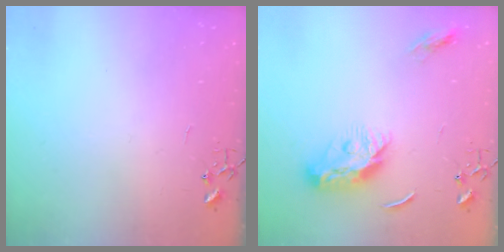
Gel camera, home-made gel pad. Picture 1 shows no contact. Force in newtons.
{"total": 11.0, "press": 11.0, "slide": 0.1}